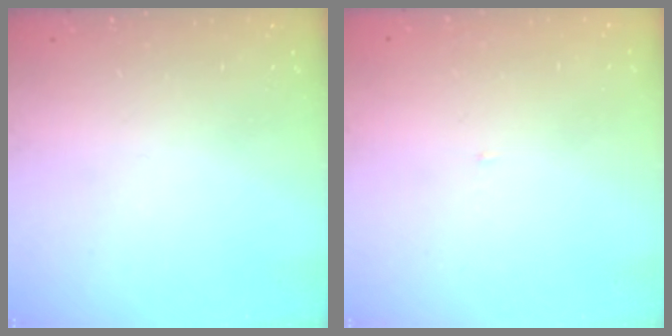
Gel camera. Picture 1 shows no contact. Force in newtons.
{"total": 3.0, "press": 3.0, "slide": 0.2}